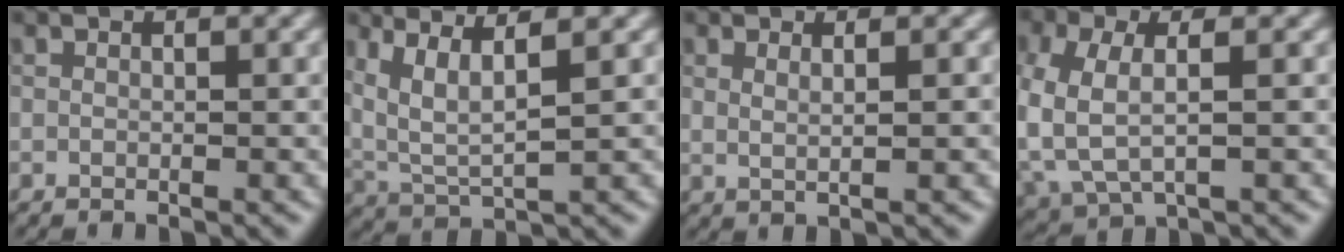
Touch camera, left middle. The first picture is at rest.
{"total": 5.0, "force": [2.5, 1.4, 4.1], "torque": [-0.097, -0.001, 0.060]}
{"total": 1.8, "force": [0.6, 0.7, 1.6], "torque": [-0.022, -0.002, 0.005]}
{"total": 5.2, "force": [-0.5, 3.0, 4.2], "torque": [-0.114, -0.007, -0.006]}